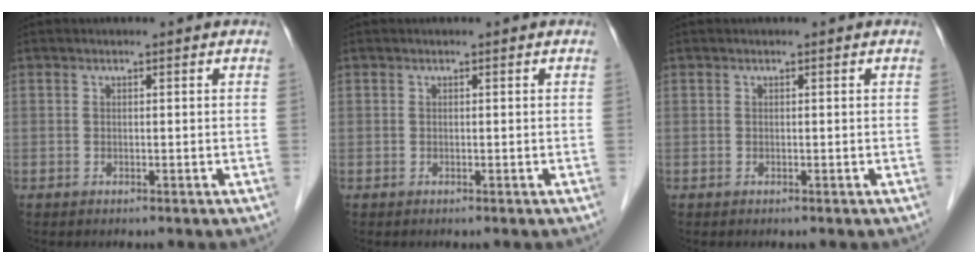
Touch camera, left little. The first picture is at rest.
{"total": 0.0}
{"total": 0.0}